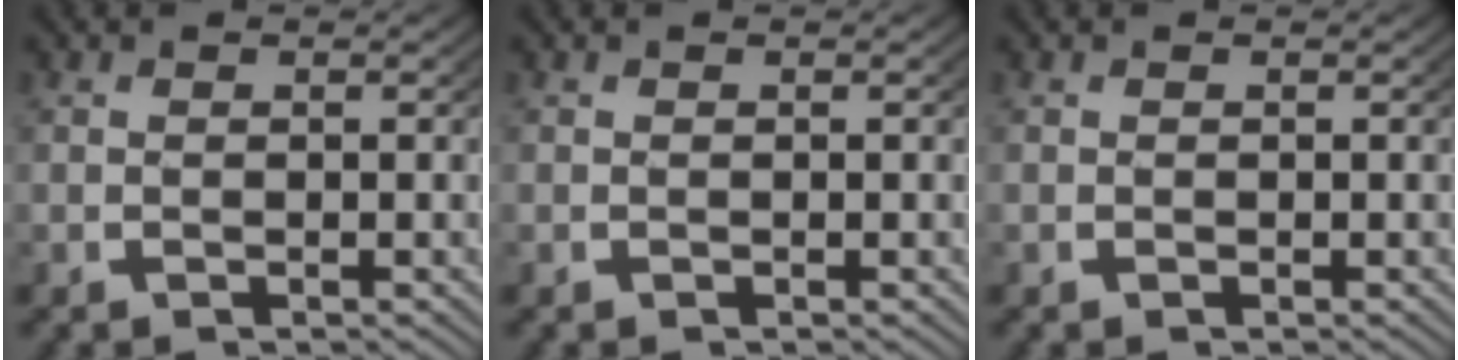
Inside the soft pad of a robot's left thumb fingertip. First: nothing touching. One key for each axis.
{"total": 0.0}
{"total": 0.0}